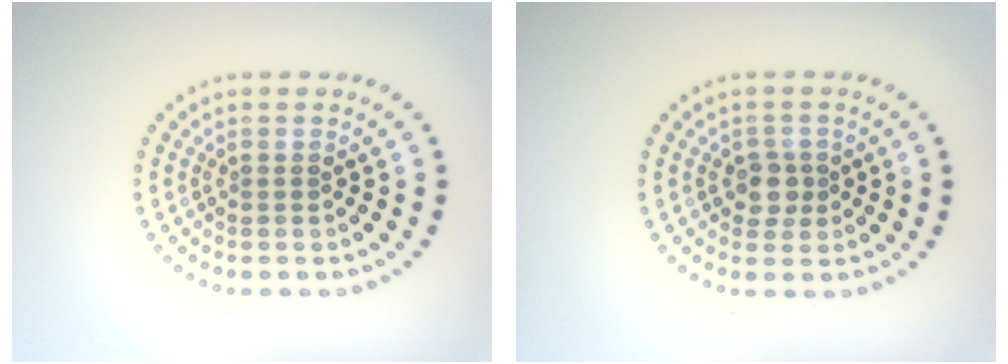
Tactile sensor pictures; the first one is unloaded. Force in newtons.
{"total": 1.9, "press": 1.8, "slide": 0.8}